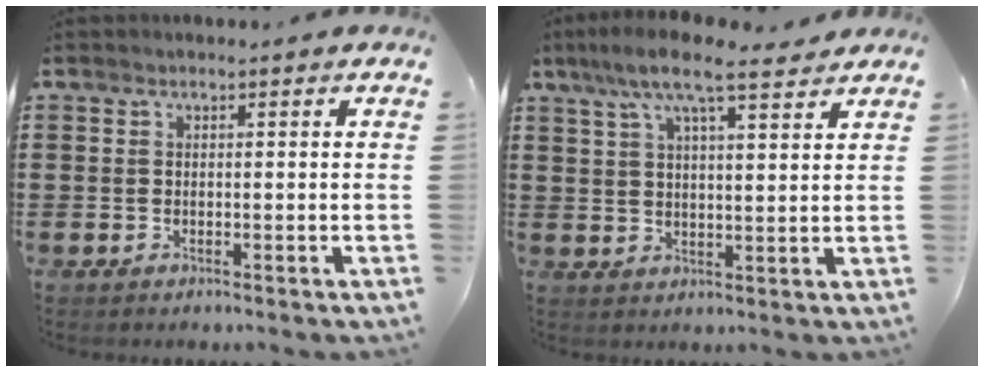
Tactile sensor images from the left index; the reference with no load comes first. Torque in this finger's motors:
{"motor_torque": [2.14, 0.00, 0.38, 0.20]}